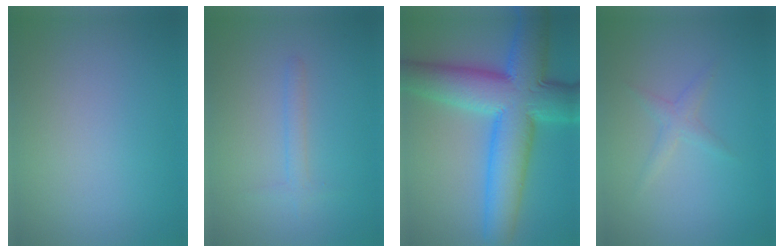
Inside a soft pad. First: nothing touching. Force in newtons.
{"total": 1.2, "press": 1.2, "slide": 0.1}
{"total": 12.2, "press": 12.2, "slide": 0.2}
{"total": 1.8, "press": 1.8, "slide": 0.1}